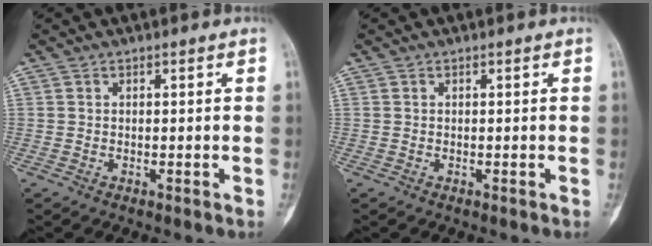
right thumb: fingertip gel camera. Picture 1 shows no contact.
{"total": 0.0}